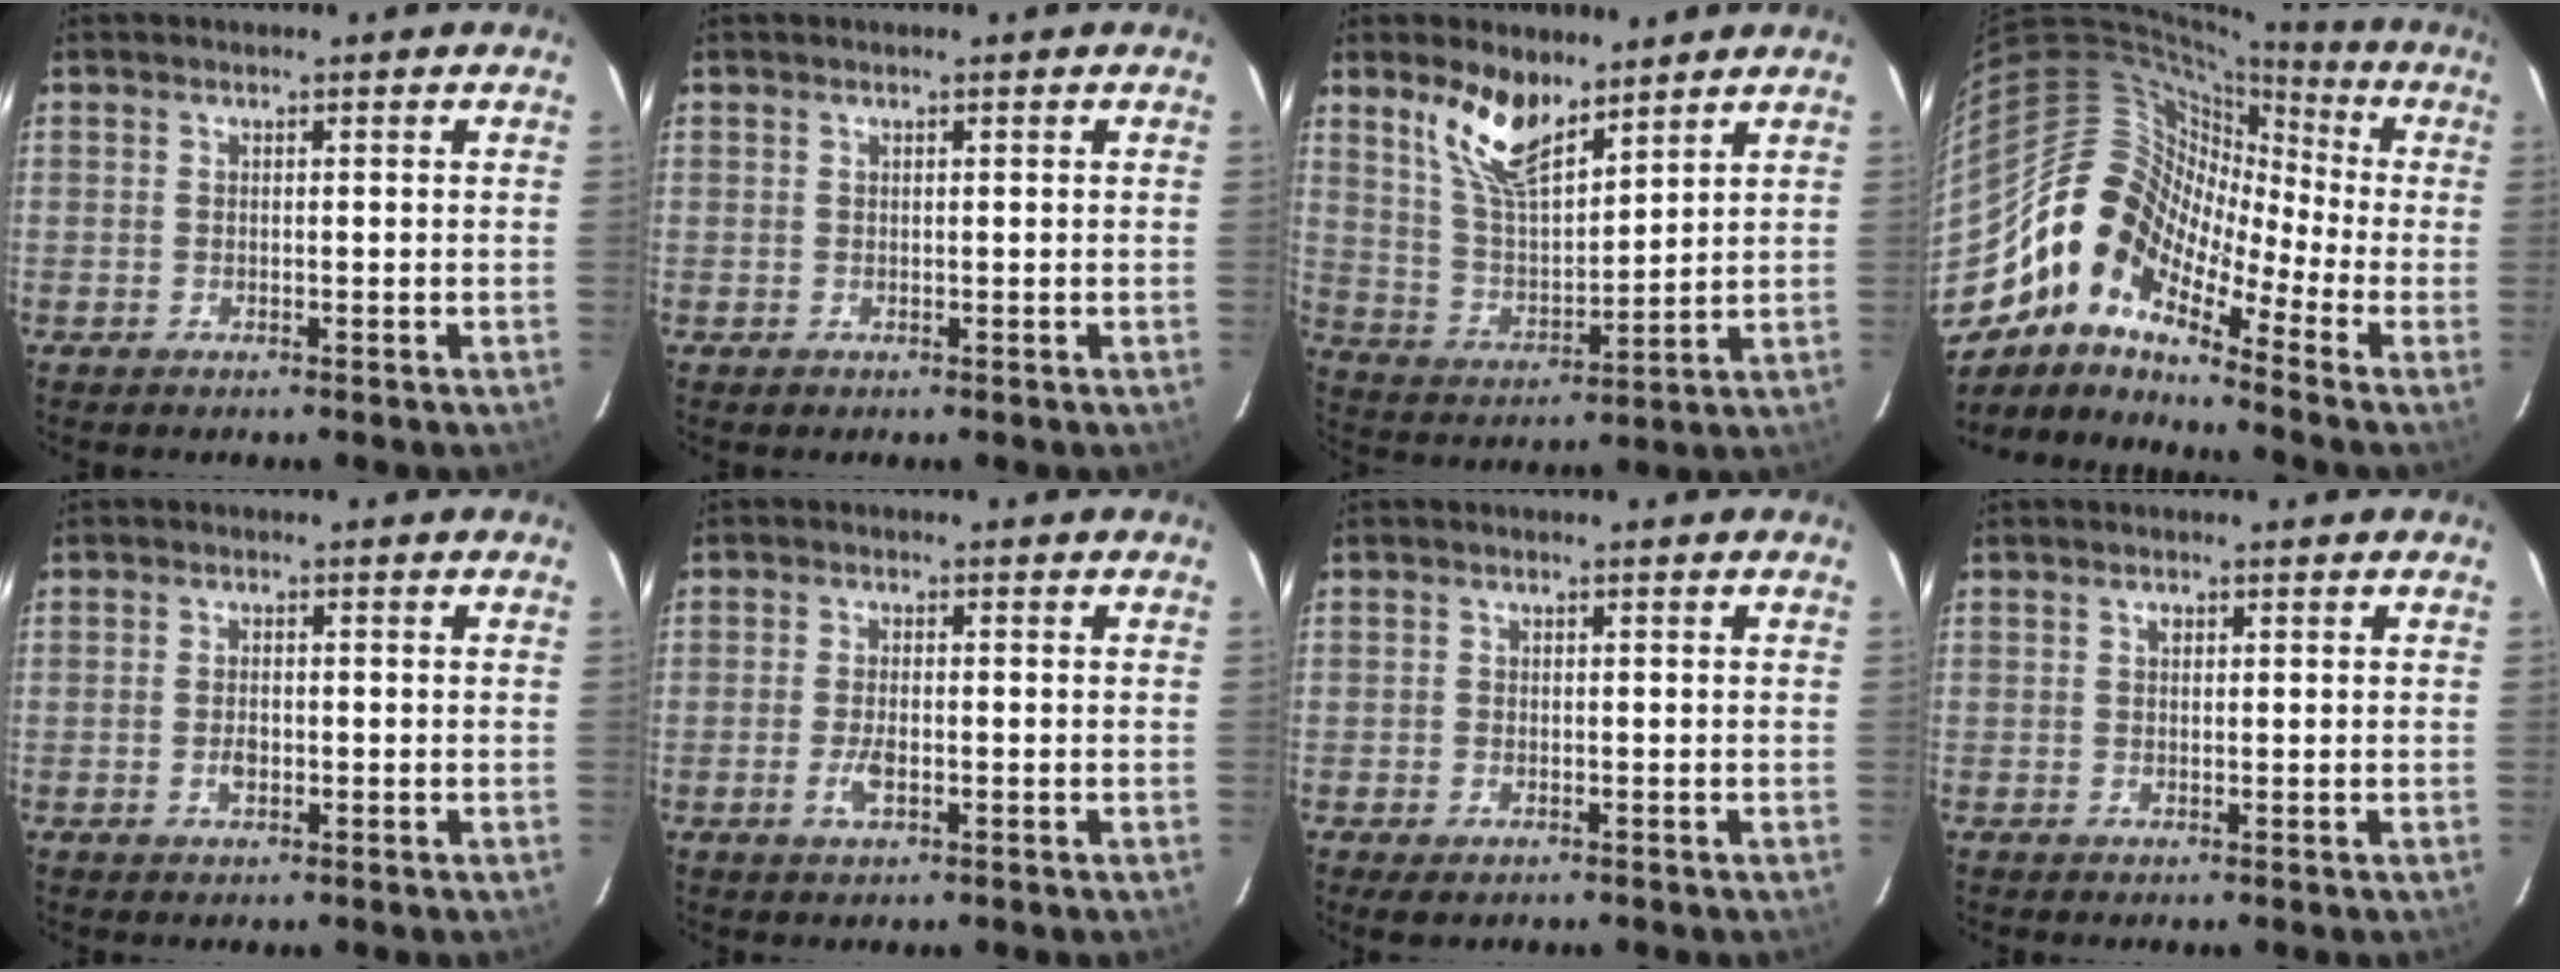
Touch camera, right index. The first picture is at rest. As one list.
[{"total": 0.5, "force": [0.1, 0.5, 0.0], "torque": [0.003, 0.004, 0.002]}, {"total": 11.1, "force": [7.8, 4.0, 6.8], "torque": [-0.132, 0.005, 0.158]}, {"total": 12.9, "force": [-7.2, 7.2, 7.9], "torque": [-0.129, 0.019, -0.164]}, {"total": 2.2, "force": [-0.6, 1.2, 1.7], "torque": [-0.033, 0.002, -0.010]}, {"total": 3.5, "force": [-1.2, 1.3, 2.9], "torque": [-0.062, -0.002, -0.023]}, {"total": 2.5, "force": [-1.4, 1.6, 1.2], "torque": [-0.023, -0.005, -0.021]}, {"total": 0.8, "force": [0.3, 0.6, 0.5], "torque": [-0.007, 0.004, 0.005]}]